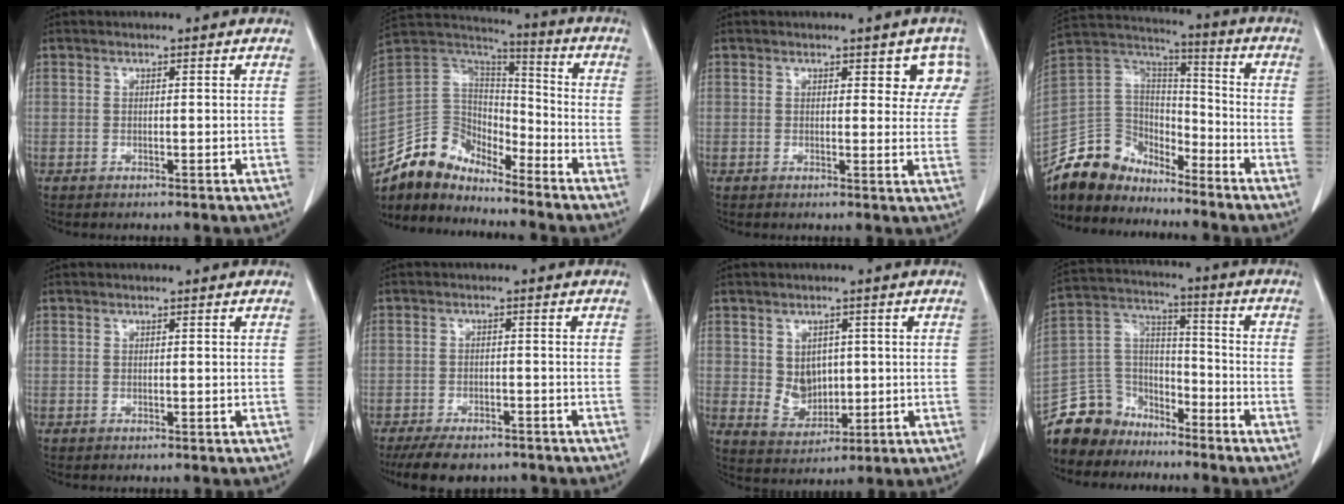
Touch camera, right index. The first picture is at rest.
{"total": 11.7, "force": [-10.7, 4.5, 1.4], "torque": [-0.027, 0.059, -0.212]}
{"total": 5.2, "force": [2.8, 2.7, 3.4], "torque": [-0.014, 0.000, 0.022]}
{"total": 13.2, "force": [-11.5, 5.9, 2.4], "torque": [-0.051, 0.050, -0.224]}
{"total": 0.0}
{"total": 8.8, "force": [-7.1, 3.6, 3.7], "torque": [-0.050, -0.005, -0.106]}
{"total": 5.3, "force": [0.7, 4.3, 3.1], "torque": [-0.054, 0.002, 0.030]}
{"total": 11.1, "force": [-9.2, 6.2, 0.5], "torque": [-0.016, 0.054, -0.174]}